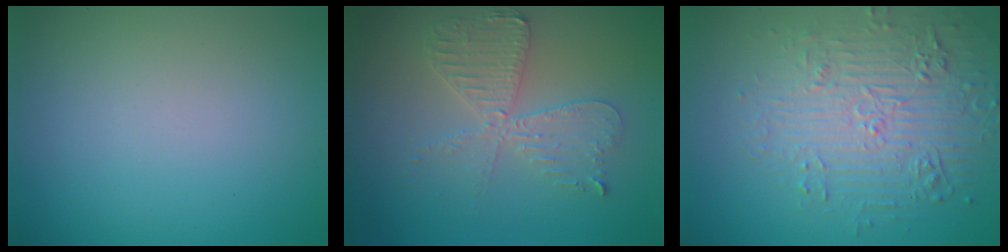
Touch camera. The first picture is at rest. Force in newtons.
{"total": 4.1, "press": 3.6, "slide": 1.9}
{"total": 5.1, "press": 4.4, "slide": 2.7}